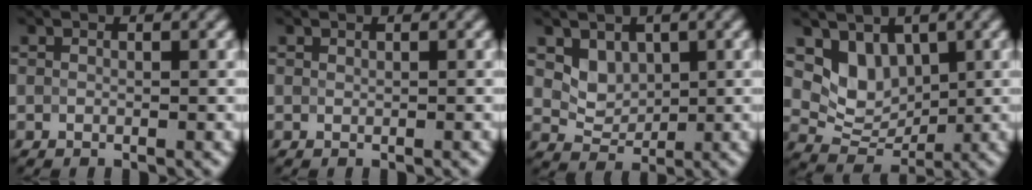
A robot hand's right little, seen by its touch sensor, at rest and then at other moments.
{"total": 0.0}
{"total": 2.6, "force": [1.2, 2.0, 1.2], "torque": [-0.023, -0.011, 0.024]}
{"total": 4.1, "force": [1.8, 3.0, 2.2], "torque": [-0.044, -0.015, 0.031]}